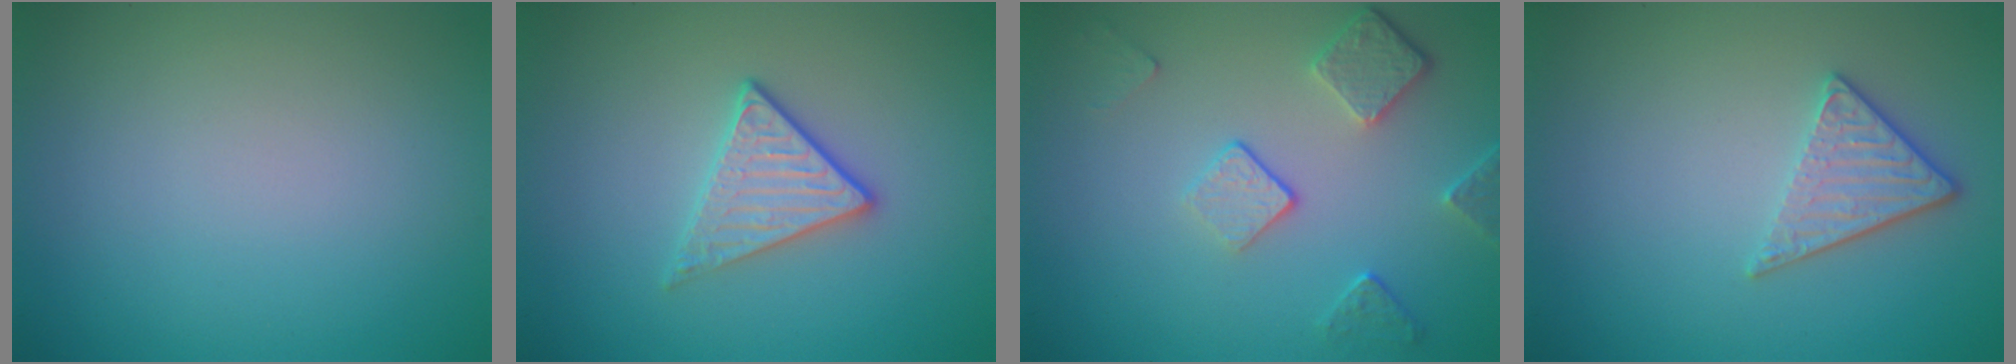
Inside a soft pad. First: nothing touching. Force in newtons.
{"total": 2.8, "press": 2.6, "slide": 1.1}
{"total": 3.7, "press": 2.9, "slide": 2.4}
{"total": 2.8, "press": 2.4, "slide": 1.3}